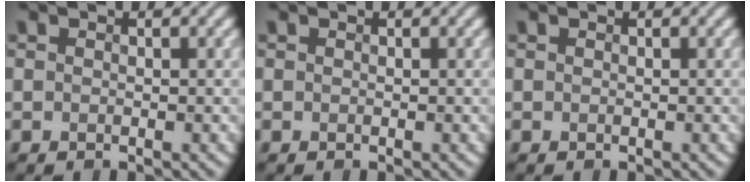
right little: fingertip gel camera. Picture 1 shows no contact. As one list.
[{"total": 0.0}, {"total": 0.0}]